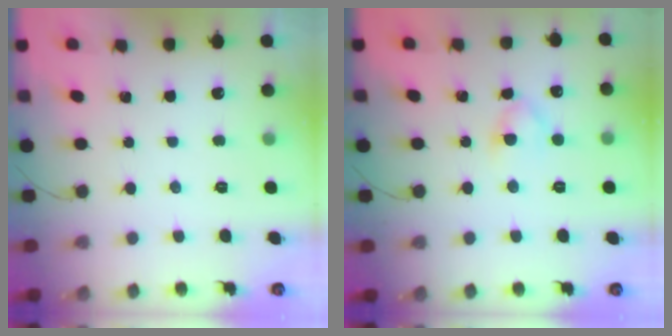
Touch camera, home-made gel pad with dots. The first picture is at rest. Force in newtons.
{"total": 3.5, "press": 3.3, "slide": 1.4}